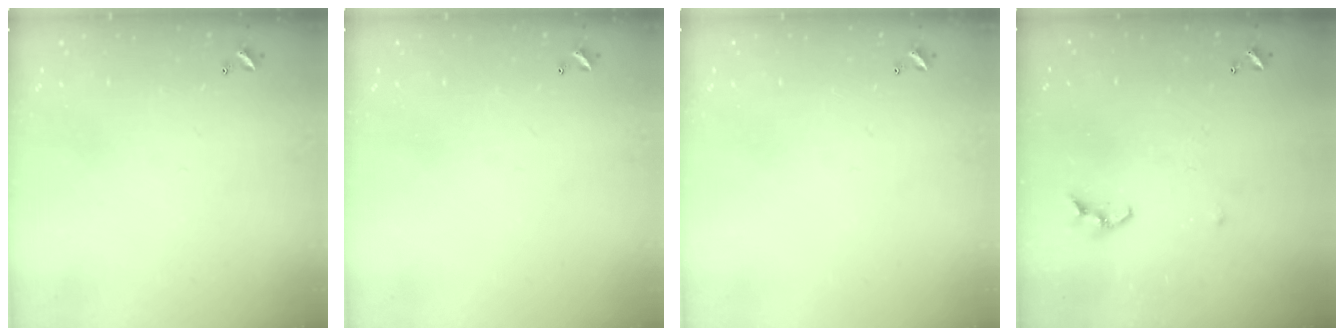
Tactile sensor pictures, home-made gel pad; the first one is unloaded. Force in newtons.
{"total": 0.0}
{"total": 0.0}
{"total": 5.8, "press": 5.8, "slide": 0.1}